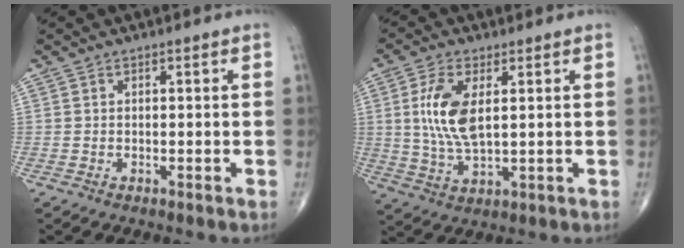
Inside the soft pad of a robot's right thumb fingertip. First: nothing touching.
{"total": 9.7, "force": [2.0, 4.3, 8.5], "torque": [-0.182, -0.011, 0.043]}